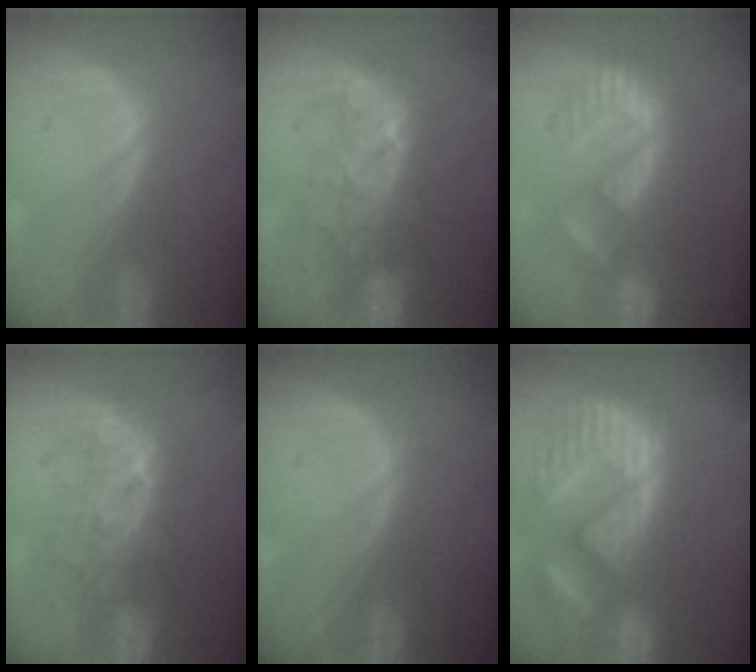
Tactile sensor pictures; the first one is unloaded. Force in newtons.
{"total": 8.1, "press": 7.8, "slide": 2.3}
{"total": 9.5, "press": 8.2, "slide": 4.9}
{"total": 7.7, "press": 7.6, "slide": 1.4}
{"total": 0.0}
{"total": 13.4, "press": 12.2, "slide": 5.7}